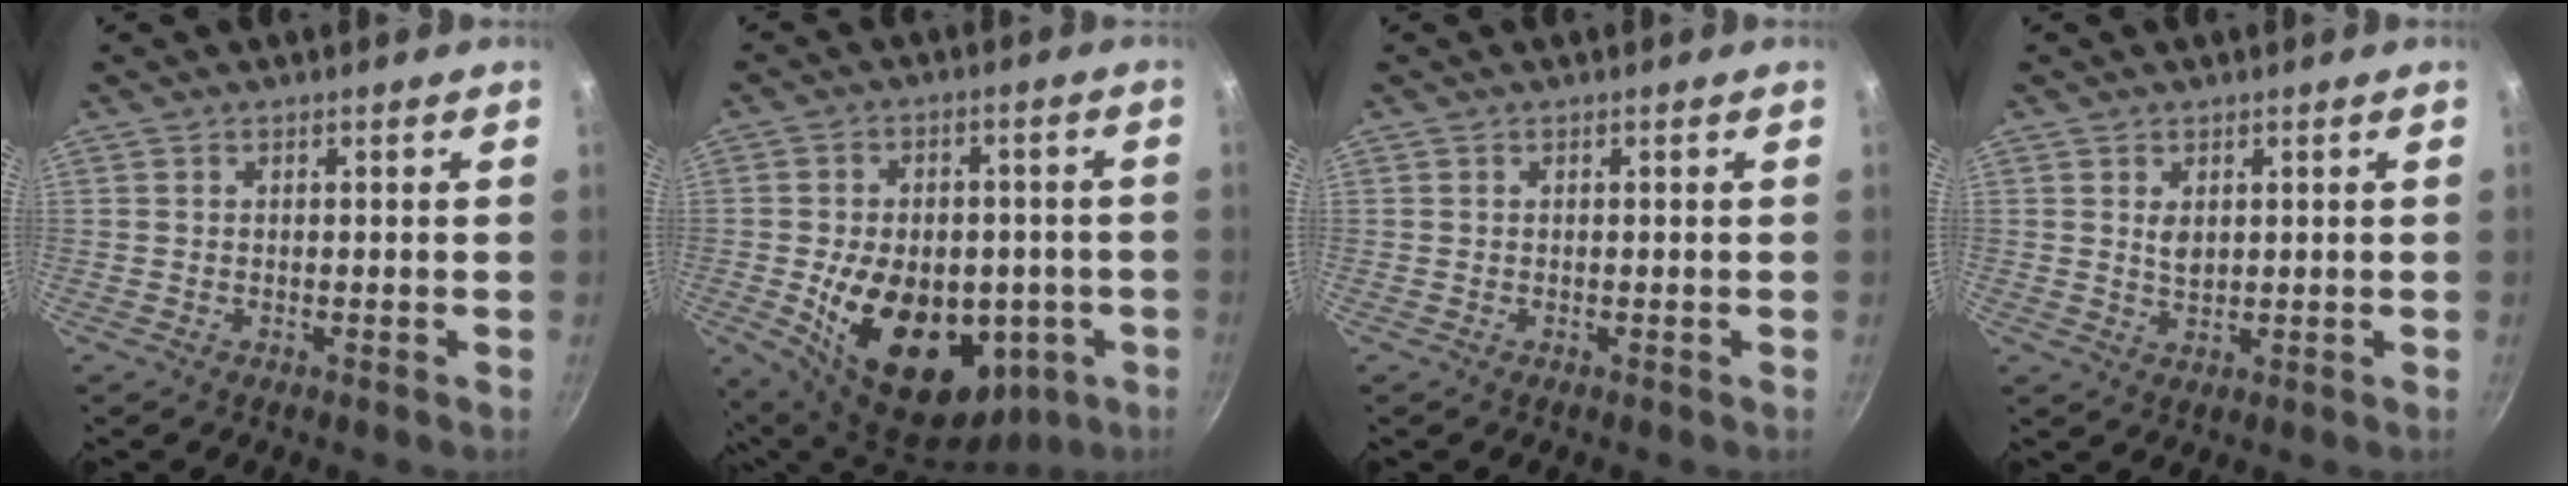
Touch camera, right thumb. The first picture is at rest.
{"total": 22.2, "force": [-4.8, 14.8, 15.9], "torque": [-0.229, 0.007, -0.051]}
{"total": 0.0}
{"total": 2.6, "force": [0.9, 1.6, 1.9], "torque": [-0.031, -0.007, 0.019]}